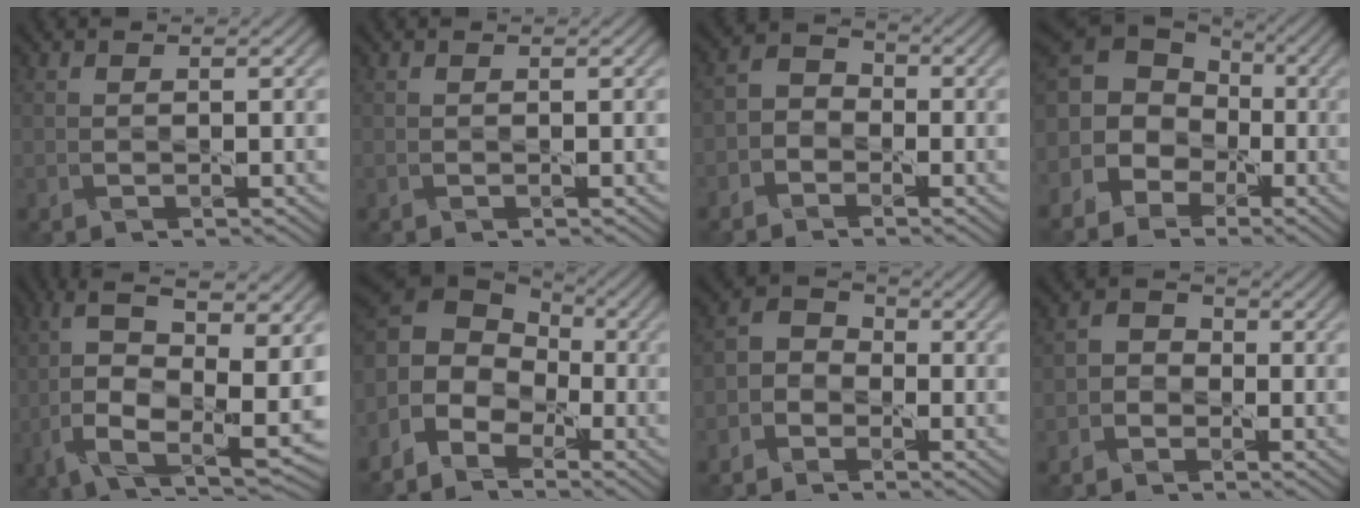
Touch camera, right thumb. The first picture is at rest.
{"total": 0.0}
{"total": 3.2, "force": [-2.0, 2.2, 1.2], "torque": [-0.028, 0.010, -0.056]}
{"total": 10.5, "force": [-2.0, 8.9, 5.3], "torque": [-0.145, -0.013, -0.052]}
{"total": 13.2, "force": [-0.9, 5.3, 12.0], "torque": [-0.270, -0.009, -0.015]}
{"total": 8.9, "force": [-3.3, 6.3, 5.4], "torque": [-0.138, 0.001, -0.083]}
{"total": 4.1, "force": [-2.5, 2.8, 1.6], "torque": [-0.042, 0.009, -0.065]}
{"total": 2.5, "force": [-1.6, 1.8, 0.7], "torque": [-0.020, 0.010, -0.046]}